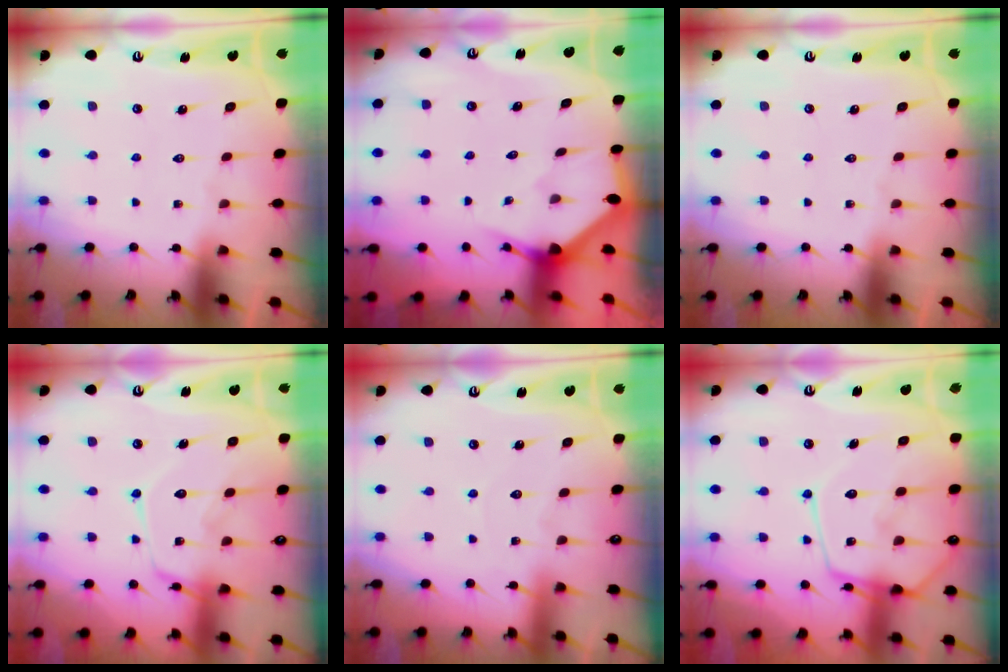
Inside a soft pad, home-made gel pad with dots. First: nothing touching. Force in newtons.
{"total": 2.5, "press": 2.5, "slide": 0.2}
{"total": 0.0}
{"total": 12.3, "press": 12.3, "slide": 0.7}
{"total": 2.6, "press": 2.6, "slide": 0.2}
{"total": 14.6, "press": 14.6, "slide": 1.3}